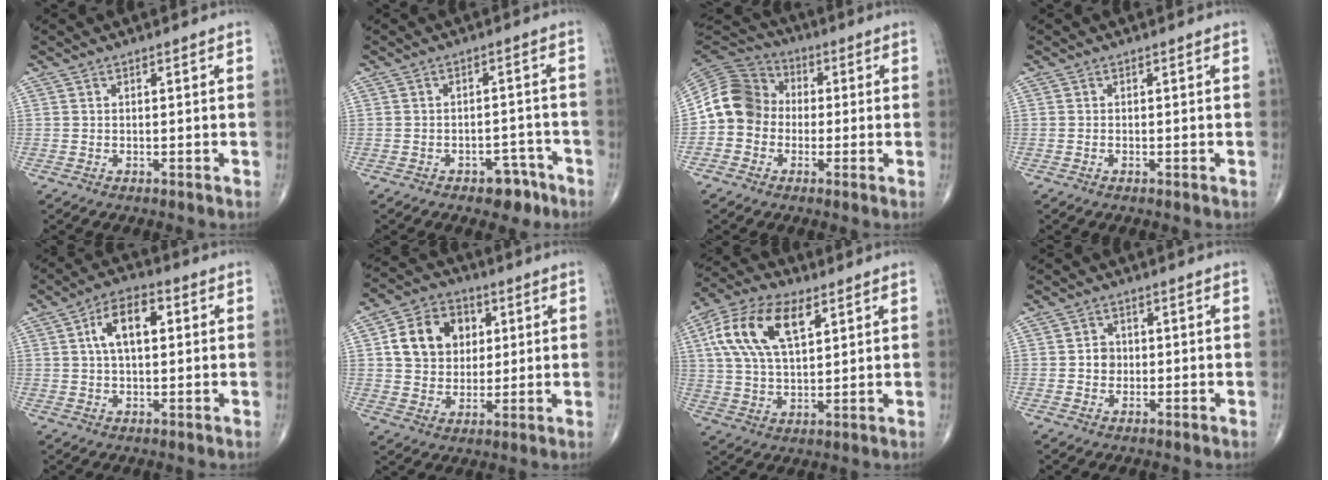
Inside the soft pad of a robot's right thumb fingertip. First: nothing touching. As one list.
[{"total": 5.3, "force": [-3.3, 3.1, 2.6], "torque": [-0.012, 0.030, -0.042]}, {"total": 11.5, "force": [-1.0, 10.2, 5.3], "torque": [-0.089, 0.035, -0.033]}, {"total": 0.0}, {"total": 9.3, "force": [2.1, 4.8, 7.6], "torque": [-0.125, 0.016, 0.030]}, {"total": 12.8, "force": [3.1, 10.3, 6.9], "torque": [-0.086, 0.002, 0.051]}, {"total": 15.5, "force": [6.0, 7.7, 12.0], "torque": [-0.228, 0.003, 0.107]}, {"total": 2.9, "force": [-0.1, 2.6, 1.3], "torque": [-0.005, 0.005, -0.005]}]